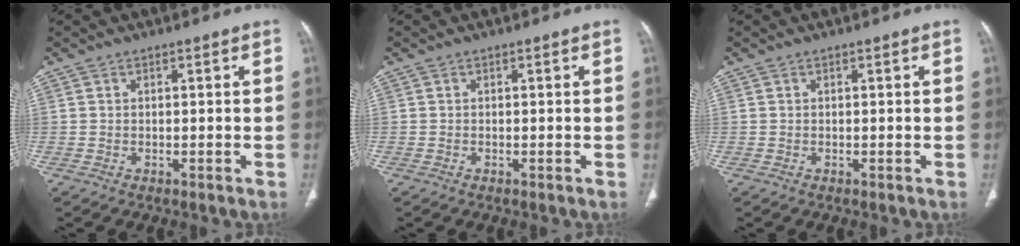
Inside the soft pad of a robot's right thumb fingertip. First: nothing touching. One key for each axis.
{"total": 0.0}
{"total": 0.0}